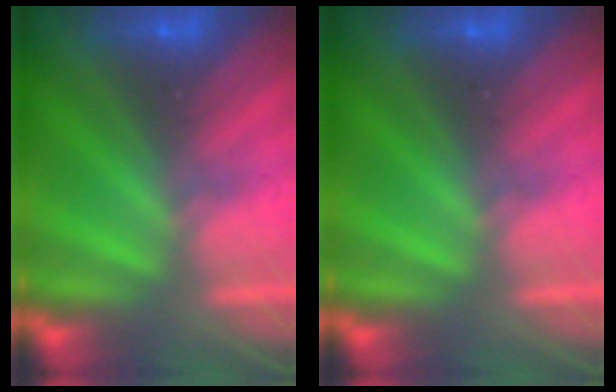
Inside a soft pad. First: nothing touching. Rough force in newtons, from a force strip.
{"total": 0.0}